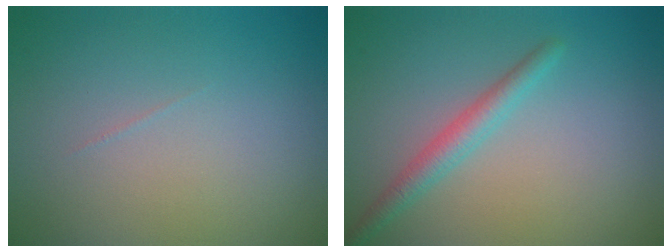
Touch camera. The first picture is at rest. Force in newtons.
{"total": 2.2, "press": 2.2, "slide": 0.0}